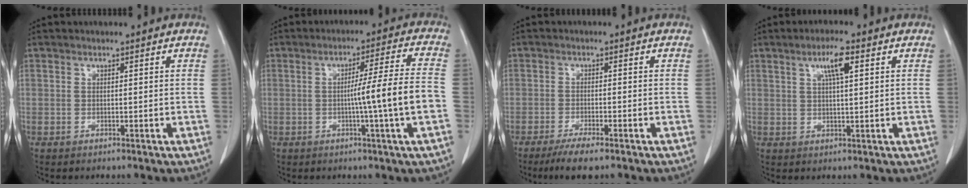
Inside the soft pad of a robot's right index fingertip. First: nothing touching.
{"total": 9.7, "force": [-1.9, -1.7, 9.4], "torque": [-0.144, 0.000, -0.030]}
{"total": 4.6, "force": [-3.3, 0.5, 3.2], "torque": [-0.059, -0.011, -0.056]}
{"total": 4.5, "force": [1.9, 0.4, 4.1], "torque": [-0.074, 0.004, 0.033]}